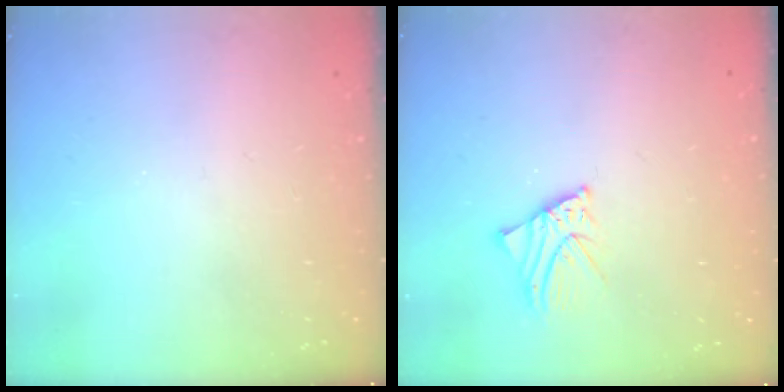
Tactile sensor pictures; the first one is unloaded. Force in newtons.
{"total": 2.3, "press": 2.3, "slide": 0.3}